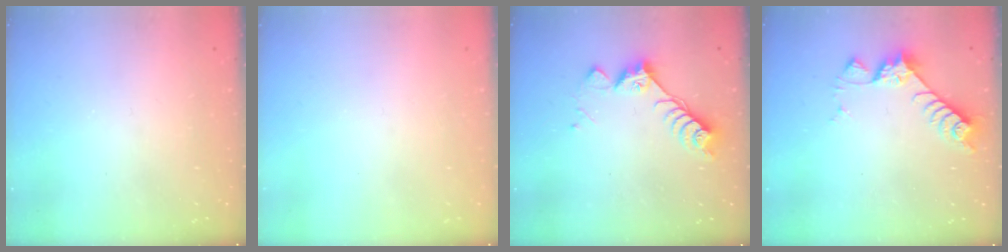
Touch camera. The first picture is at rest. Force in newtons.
{"total": 0.0}
{"total": 9.8, "press": 9.7, "slide": 1.1}
{"total": 7.0, "press": 7.0, "slide": 0.5}